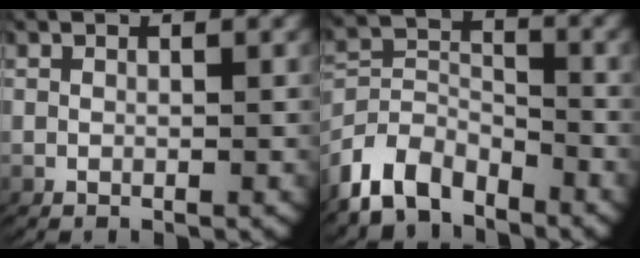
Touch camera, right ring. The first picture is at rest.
{"total": 6.9, "force": [-4.1, 4.9, 2.7], "torque": [-0.064, -0.037, -0.064]}